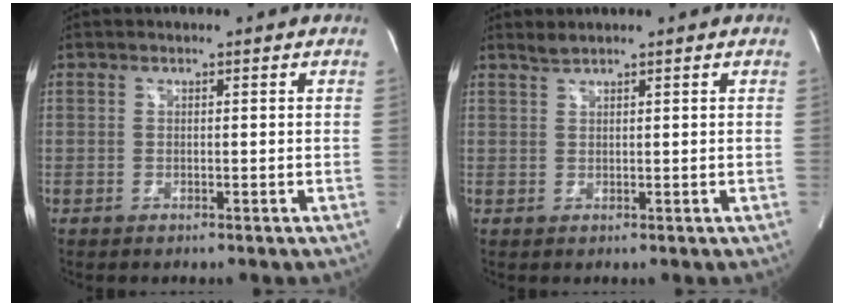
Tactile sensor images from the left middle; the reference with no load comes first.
{"total": 1.1, "force": [1.0, -0.2, 0.2], "torque": [-0.008, 0.003, 0.026]}